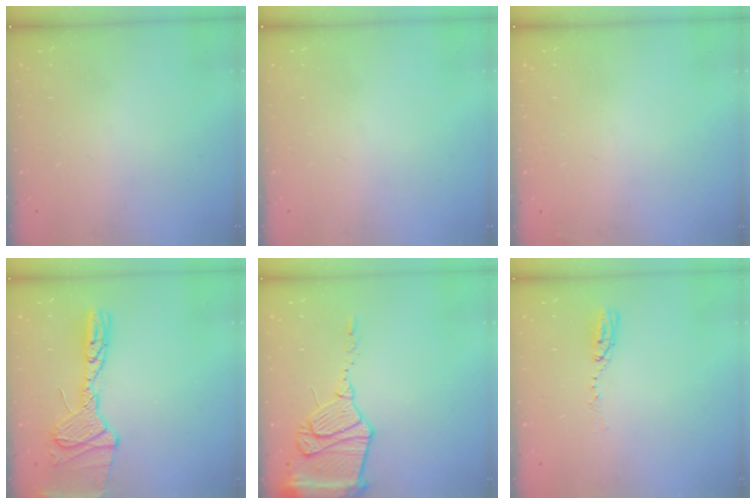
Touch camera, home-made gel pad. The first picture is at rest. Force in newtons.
{"total": 0.0}
{"total": 2.3, "press": 2.2, "slide": 0.8}
{"total": 16.8, "press": 16.1, "slide": 4.6}
{"total": 17.8, "press": 17.7, "slide": 1.5}
{"total": 4.8, "press": 4.7, "slide": 0.4}